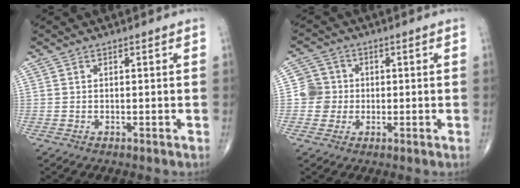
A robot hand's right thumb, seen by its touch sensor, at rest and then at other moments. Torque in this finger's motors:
{"motor_torque": [-0.02, -0.02, 0.14, 0.06, -0.01]}